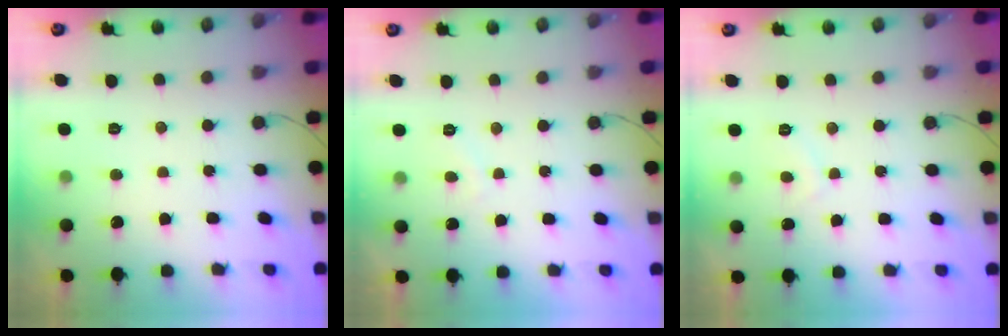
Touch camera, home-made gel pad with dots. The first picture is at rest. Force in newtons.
{"total": 1.8, "press": 1.6, "slide": 0.6}
{"total": 2.0, "press": 1.9, "slide": 0.7}